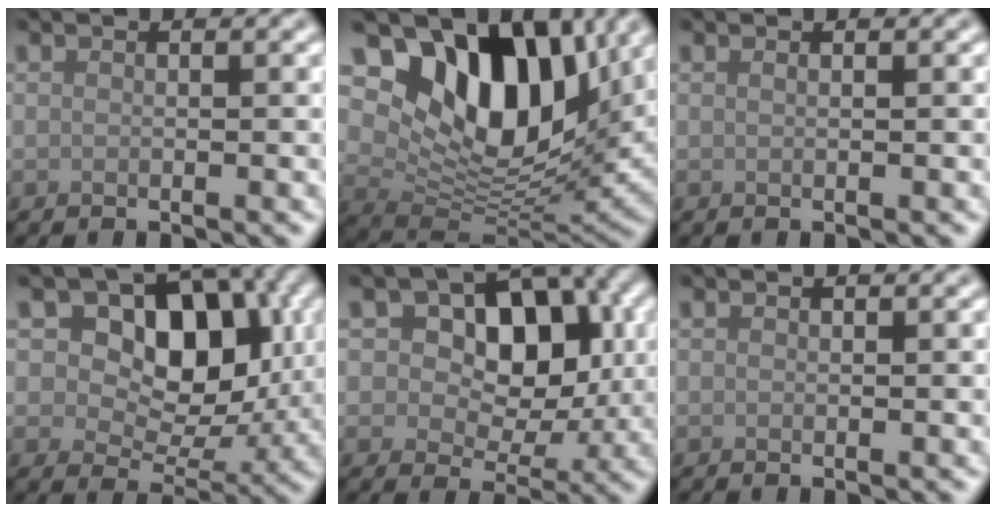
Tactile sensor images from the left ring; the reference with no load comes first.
{"total": 12.3, "force": [5.7, 7.3, 8.2], "torque": [-0.134, -0.008, 0.104]}
{"total": 0.0}
{"total": 10.5, "force": [3.8, 7.0, 6.9], "torque": [-0.090, 0.003, 0.041]}
{"total": 9.7, "force": [2.5, 6.4, 6.8], "torque": [-0.084, 0.003, 0.023]}
{"total": 0.0}